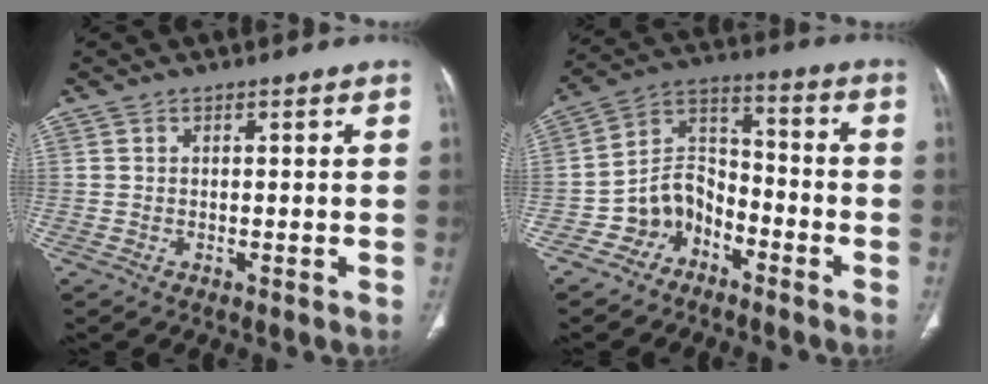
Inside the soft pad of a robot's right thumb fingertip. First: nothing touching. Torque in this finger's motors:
{"motor_torque": [-0.09, 0.17, -0.18, -0.93, 0.07]}